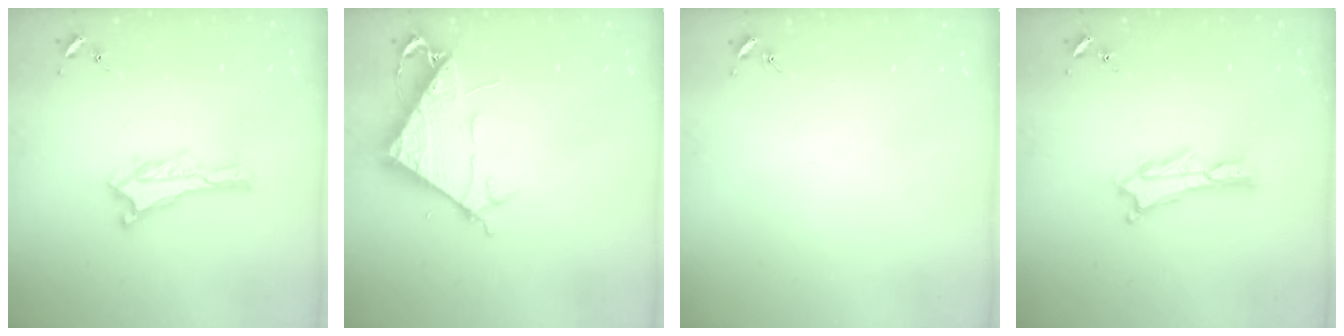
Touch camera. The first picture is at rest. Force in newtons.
{"total": 7.3, "press": 7.3, "slide": 0.8}
{"total": 0.0}
{"total": 2.0, "press": 2.0, "slide": 0.3}